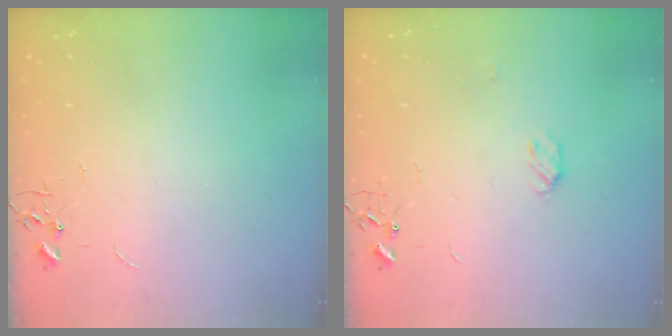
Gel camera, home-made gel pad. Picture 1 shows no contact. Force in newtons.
{"total": 4.7, "press": 4.6, "slide": 0.7}